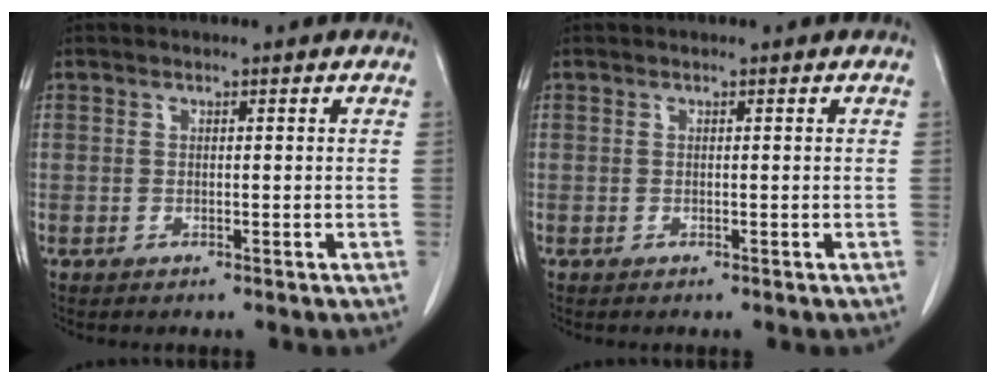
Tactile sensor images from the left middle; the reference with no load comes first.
{"total": 0.0}